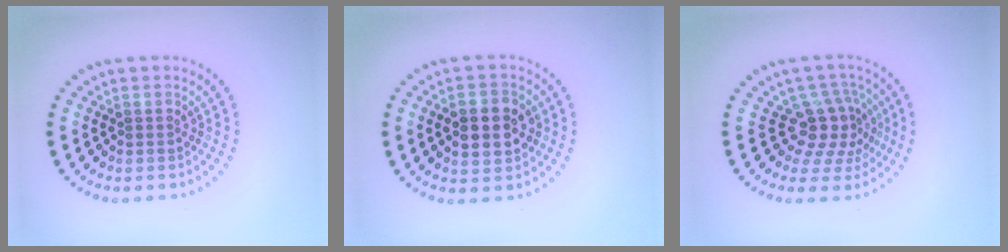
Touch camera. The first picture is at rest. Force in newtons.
{"total": 4.5, "press": 4.5, "slide": 0.1}
{"total": 4.0, "press": 3.1, "slide": 2.6}